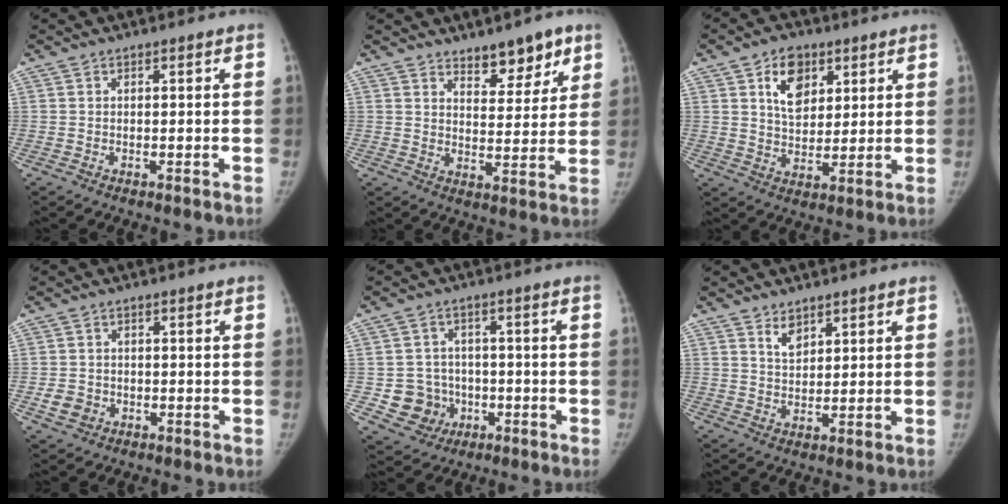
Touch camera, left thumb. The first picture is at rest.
{"total": 8.2, "force": [5.8, 3.7, 4.5], "torque": [-0.025, -0.040, 0.087]}
{"total": 9.1, "force": [4.0, 6.2, 5.3], "torque": [-0.054, -0.020, 0.068]}
{"total": 3.8, "force": [-1.3, 3.2, 1.5], "torque": [-0.016, 0.008, -0.019]}
{"total": 8.4, "force": [-2.0, 7.9, 1.8], "torque": [-0.002, 0.018, -0.024]}
{"total": 3.3, "force": [2.2, 1.9, 1.6], "torque": [-0.014, -0.019, 0.045]}